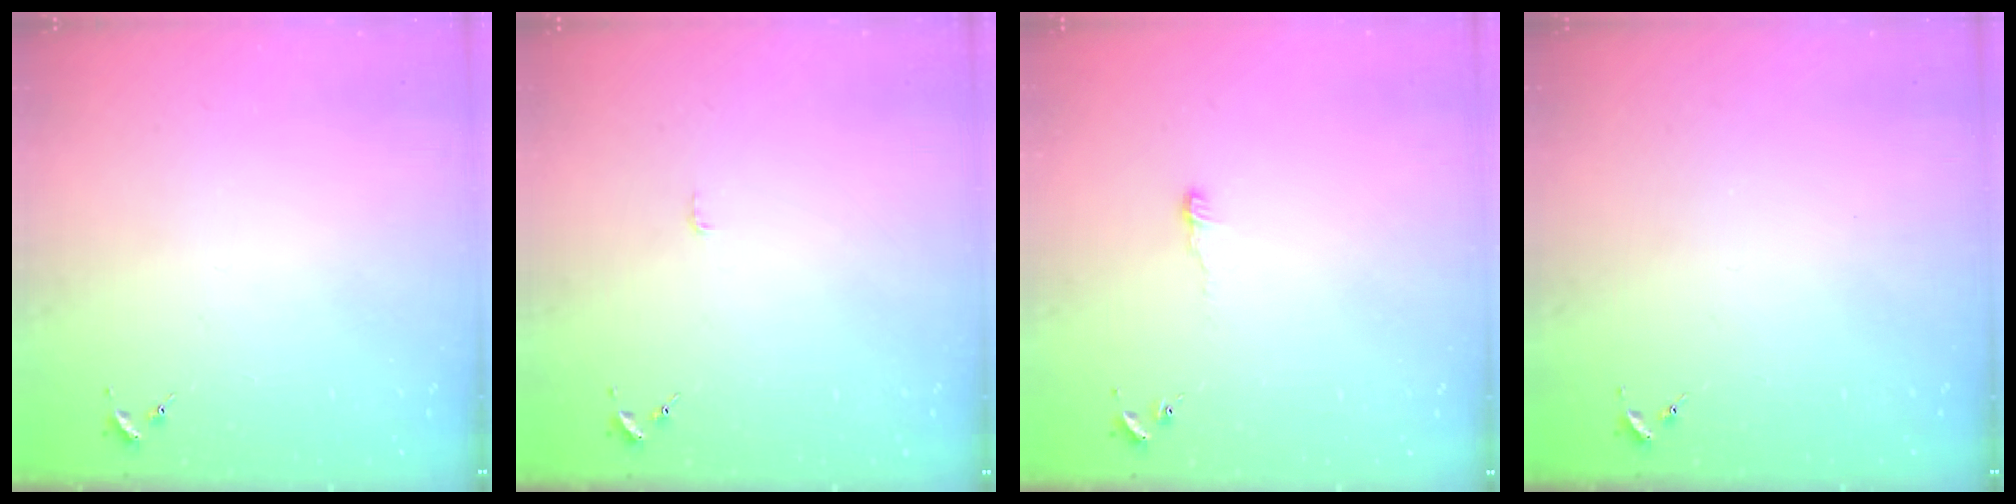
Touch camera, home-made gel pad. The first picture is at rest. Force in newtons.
{"total": 2.8, "press": 2.8, "slide": 0.3}
{"total": 3.0, "press": 3.0, "slide": 0.3}
{"total": 0.0}